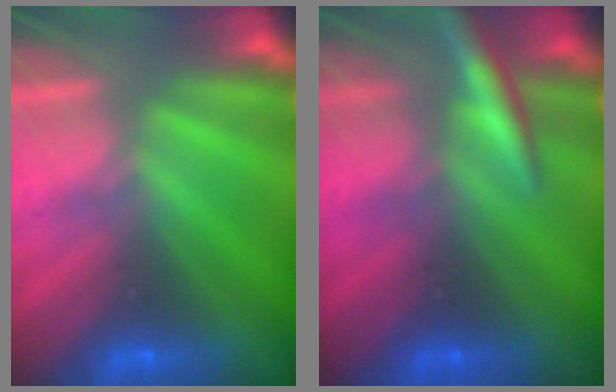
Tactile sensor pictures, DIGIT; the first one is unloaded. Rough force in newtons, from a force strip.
{"total": 3.0}